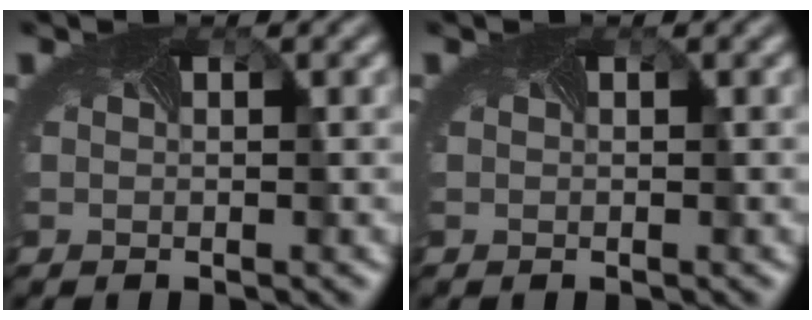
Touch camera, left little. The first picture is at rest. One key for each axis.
{"total": 0.0}